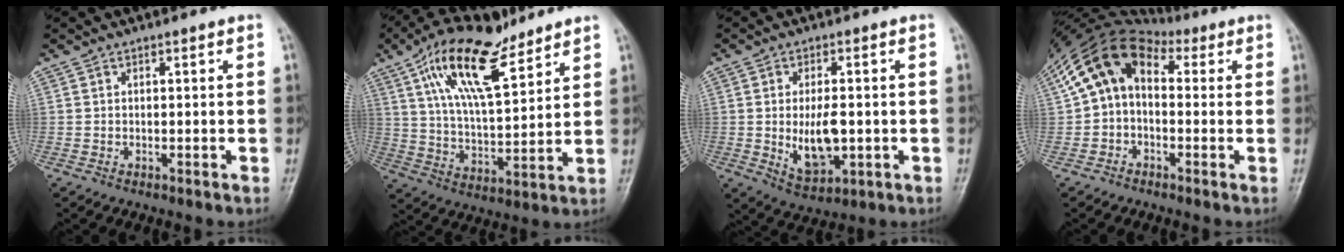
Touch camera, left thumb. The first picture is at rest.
{"total": 16.9, "force": [9.8, 6.8, 11.9], "torque": [-0.192, -0.033, 0.181]}
{"total": 9.0, "force": [-1.0, 4.7, 7.6], "torque": [-0.121, -0.006, -0.006]}
{"total": 11.5, "force": [1.5, 7.9, 8.2], "torque": [-0.144, 0.045, 0.012]}